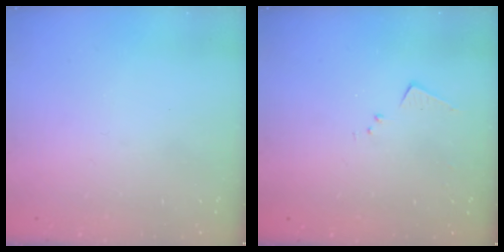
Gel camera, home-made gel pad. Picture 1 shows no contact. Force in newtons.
{"total": 4.8, "press": 4.7, "slide": 0.6}